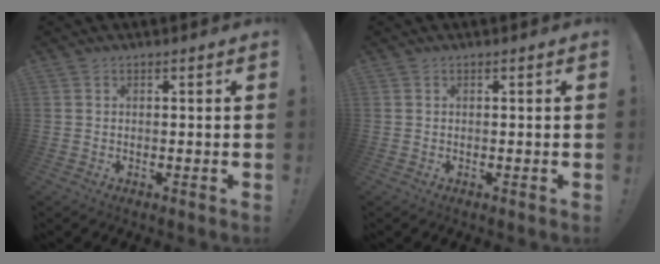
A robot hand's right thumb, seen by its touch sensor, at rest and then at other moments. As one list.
[{"total": 0.0}]